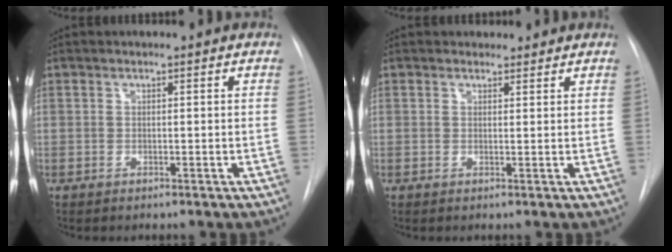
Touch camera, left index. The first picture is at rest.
{"total": 1.5, "force": [1.2, 0.9, -0.1], "torque": [0.006, 0.004, 0.012]}